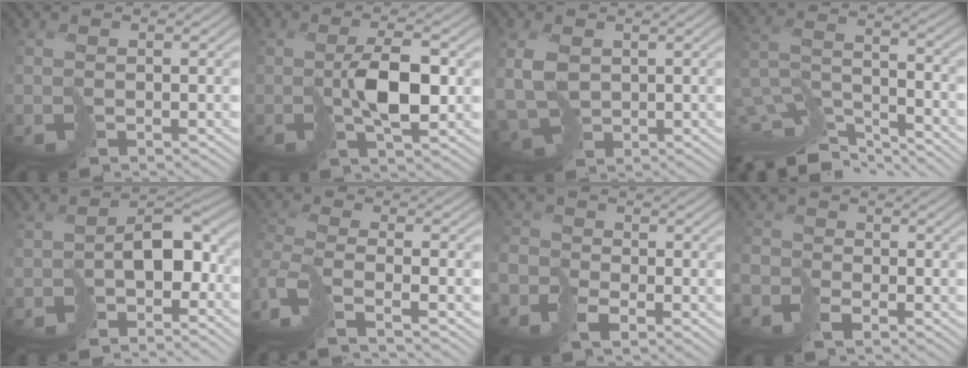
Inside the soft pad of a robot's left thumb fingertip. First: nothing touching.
{"total": 4.7, "force": [0.9, 1.7, 4.4], "torque": [-0.087, 0.004, 0.023]}
{"total": 5.6, "force": [0.4, 3.8, 4.1], "torque": [-0.112, -0.005, 0.007]}
{"total": 12.8, "force": [-11.5, 3.0, 4.8], "torque": [-0.102, -0.007, -0.176]}
{"total": 6.7, "force": [-3.5, 3.5, 4.5], "torque": [-0.055, -0.009, -0.062]}
{"total": 8.4, "force": [-6.2, 1.4, 5.5], "torque": [-0.145, -0.012, -0.102]}
{"total": 5.2, "force": [-3.5, 3.1, 2.3], "torque": [-0.046, -0.013, -0.068]}
{"total": 3.3, "force": [-2.7, 1.6, 0.9], "torque": [-0.020, -0.004, -0.057]}